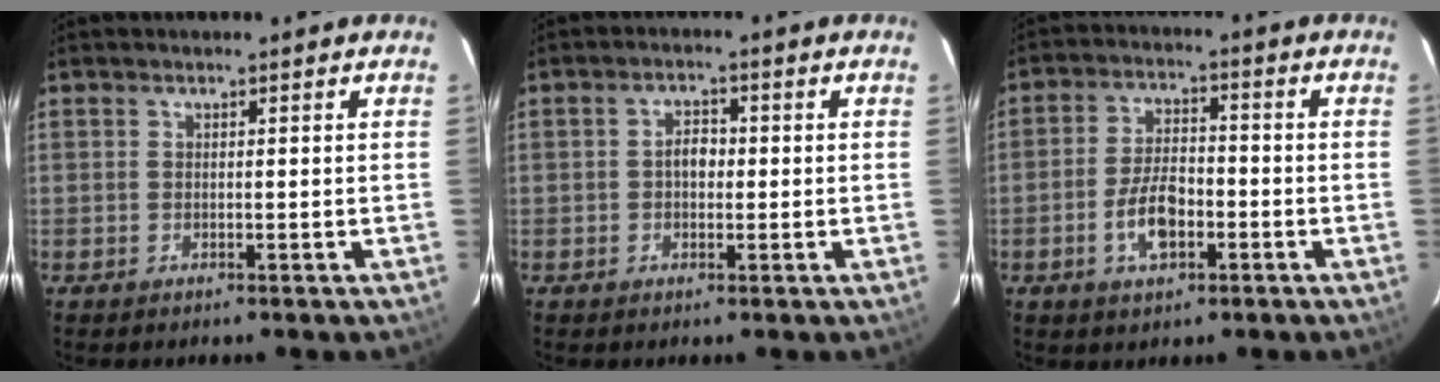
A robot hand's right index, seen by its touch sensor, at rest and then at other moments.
{"total": 3.0, "force": [-0.2, 2.1, 2.1], "torque": [-0.035, 0.011, -0.004]}
{"total": 7.9, "force": [-3.0, 4.0, 6.1], "torque": [-0.122, 0.006, -0.049]}